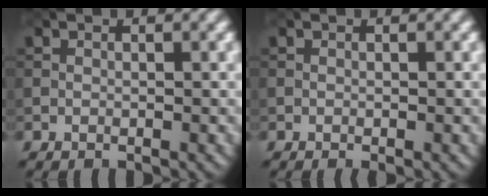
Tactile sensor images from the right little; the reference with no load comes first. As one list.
[{"total": 0.9, "force": [-0.2, 0.3, 0.8], "torque": [-0.016, -0.001, -0.006]}]